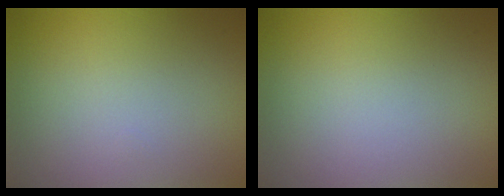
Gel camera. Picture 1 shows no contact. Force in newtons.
{"total": 0.0}